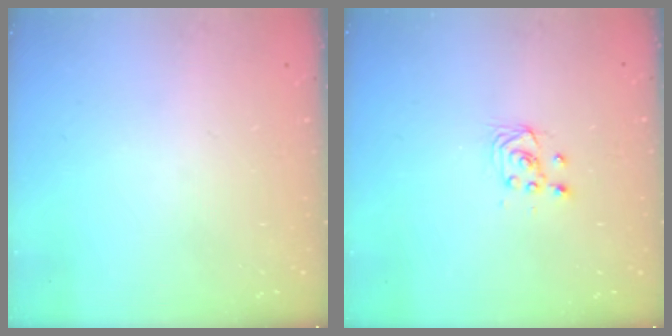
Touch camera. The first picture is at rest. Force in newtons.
{"total": 2.9, "press": 2.6, "slide": 1.3}